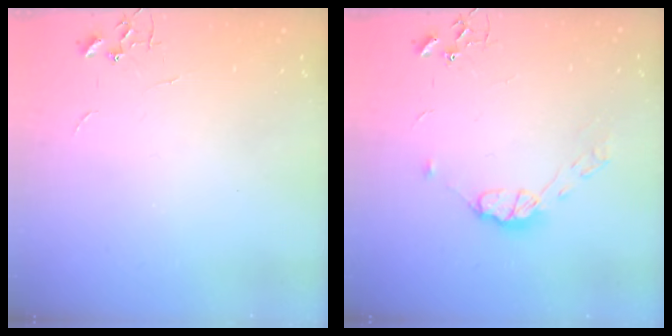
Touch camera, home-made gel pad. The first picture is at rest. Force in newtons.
{"total": 8.6, "press": 8.6, "slide": 0.5}